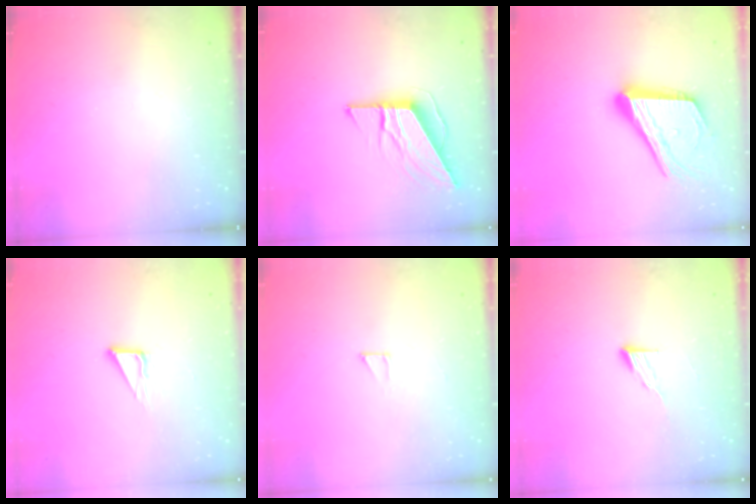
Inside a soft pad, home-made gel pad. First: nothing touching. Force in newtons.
{"total": 9.6, "press": 9.6, "slide": 0.5}
{"total": 21.0, "press": 20.9, "slide": 2.7}
{"total": 5.0, "press": 5.0, "slide": 0.2}
{"total": 1.9, "press": 1.9, "slide": 0.1}
{"total": 5.9, "press": 5.9, "slide": 0.6}